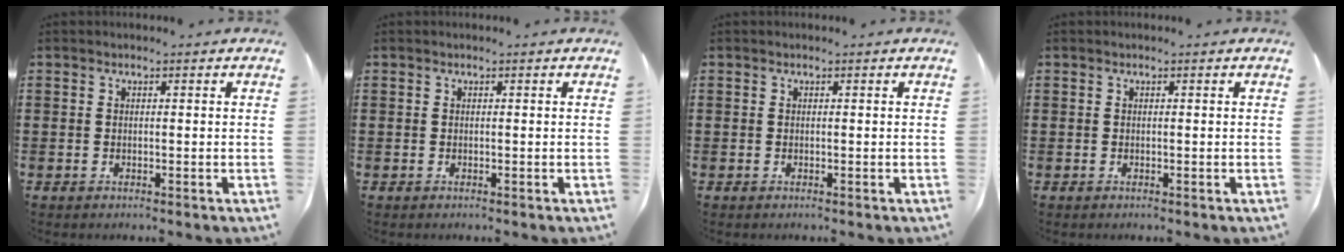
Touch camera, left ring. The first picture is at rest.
{"total": 0.0}
{"total": 0.0}
{"total": 0.0}